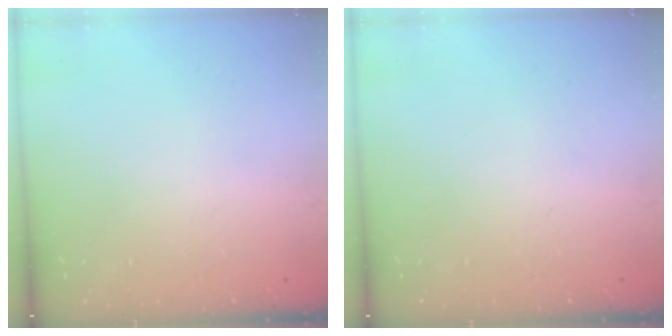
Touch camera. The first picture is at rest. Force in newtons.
{"total": 0.0}